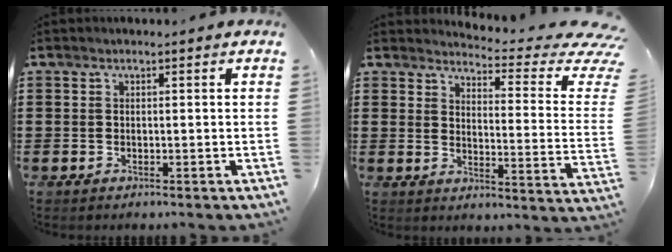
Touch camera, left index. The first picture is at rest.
{"total": 4.6, "force": [3.8, -0.1, 2.5], "torque": [-0.045, -0.042, 0.055]}